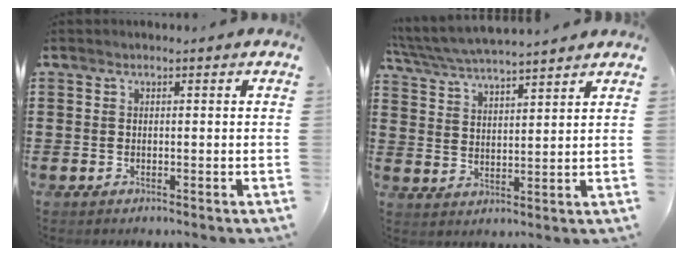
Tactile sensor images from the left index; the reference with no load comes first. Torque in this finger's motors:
{"motor_torque": [1.79, -0.35, 0.90, 0.16]}